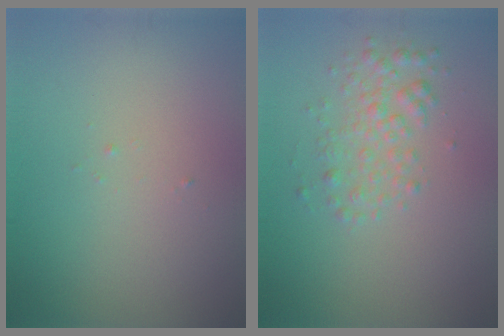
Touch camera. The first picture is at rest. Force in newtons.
{"total": 2.3, "press": 2.3, "slide": 0.1}